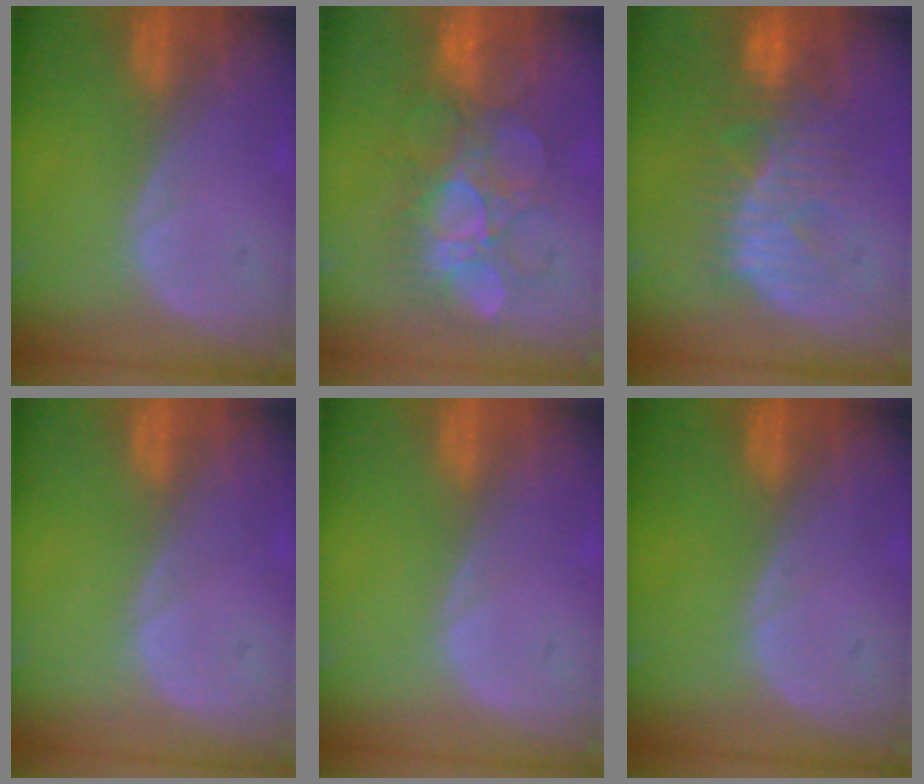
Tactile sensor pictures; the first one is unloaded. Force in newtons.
{"total": 9.0, "press": 8.9, "slide": 1.1}
{"total": 10.3, "press": 8.9, "slide": 5.2}
{"total": 0.0}
{"total": 0.0}
{"total": 0.0}